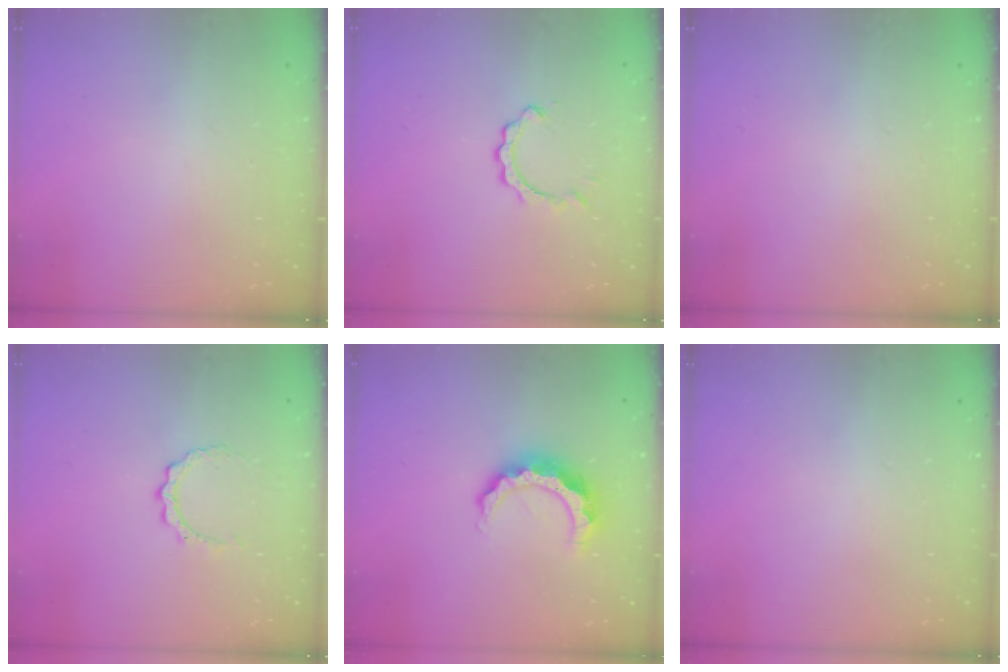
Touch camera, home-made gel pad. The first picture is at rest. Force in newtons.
{"total": 2.7, "press": 2.6, "slide": 0.3}
{"total": 0.0}
{"total": 3.7, "press": 3.7, "slide": 0.3}
{"total": 9.0, "press": 9.0, "slide": 0.2}
{"total": 0.0}